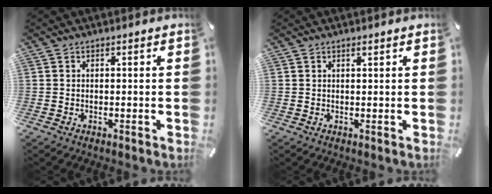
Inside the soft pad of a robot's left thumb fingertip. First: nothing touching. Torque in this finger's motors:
{"motor_torque": [0.07, 0.10, 0.10, -0.06, 0.04]}